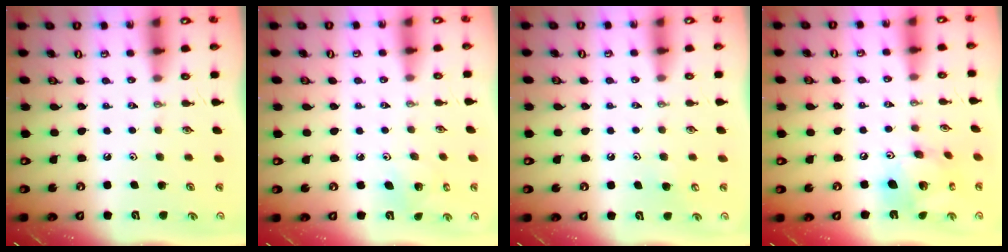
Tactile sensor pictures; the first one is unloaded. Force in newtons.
{"total": 2.9, "press": 2.9, "slide": 0.2}
{"total": 4.5, "press": 4.5, "slide": 0.4}
{"total": 15.3, "press": 15.3, "slide": 1.4}